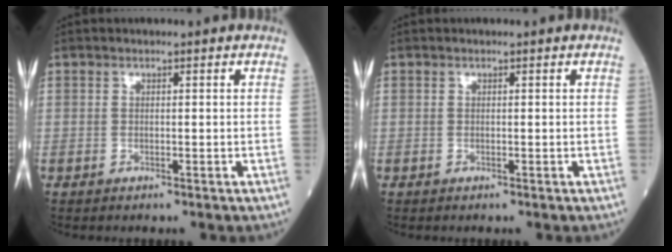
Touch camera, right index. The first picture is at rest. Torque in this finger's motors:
{"motor_torque": [0.04, 0.03, 0.00, -0.01]}